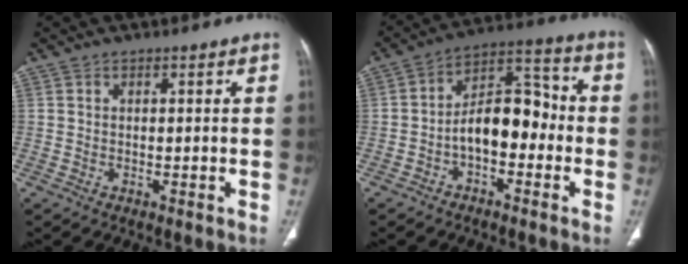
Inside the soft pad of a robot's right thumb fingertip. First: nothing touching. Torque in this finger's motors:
{"motor_torque": [1.27, 1.62, 1.21, -0.57, 0.07]}